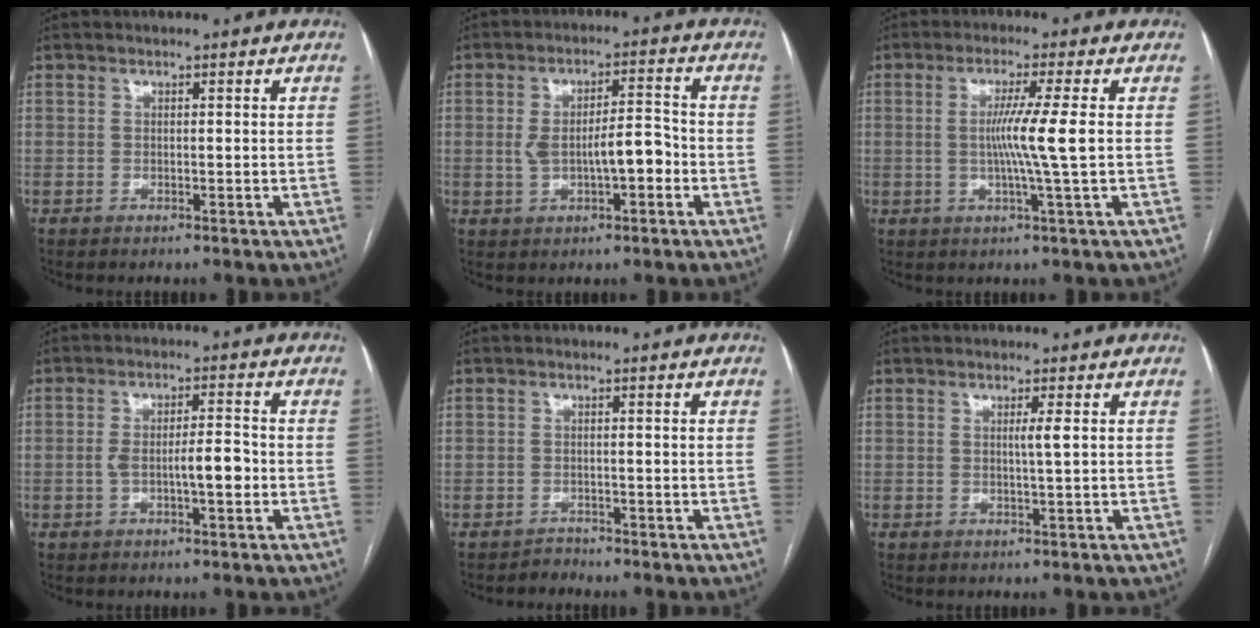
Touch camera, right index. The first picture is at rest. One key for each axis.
{"total": 7.4, "fx": -1.2, "fy": 2.5, "fz": 6.8, "tx": -0.120, "ty": 0.022, "tz": -0.014}
{"total": 6.6, "fx": 0.1, "fy": -1.7, "fz": 6.3, "tx": -0.114, "ty": -0.008, "tz": 0.002}
{"total": 5.5, "fx": -1.2, "fy": 1.1, "fz": 5.2, "tx": -0.096, "ty": 0.011, "tz": -0.017}
{"total": 1.2, "fx": -1.1, "fy": 0.2, "fz": -0.6, "tx": 0.016, "ty": -0.005, "tz": -0.020}
{"total": 1.6, "fx": 0.4, "fy": -0.4, "fz": 1.5, "tx": -0.027, "ty": -0.003, "tz": 0.007}